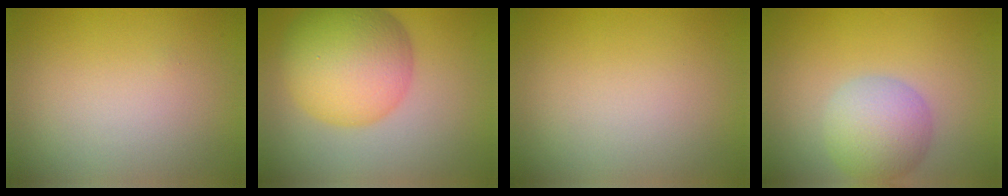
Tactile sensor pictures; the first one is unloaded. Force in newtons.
{"total": 9.9, "press": 9.9, "slide": 0.2}
{"total": 0.0}
{"total": 4.8, "press": 4.8, "slide": 0.2}